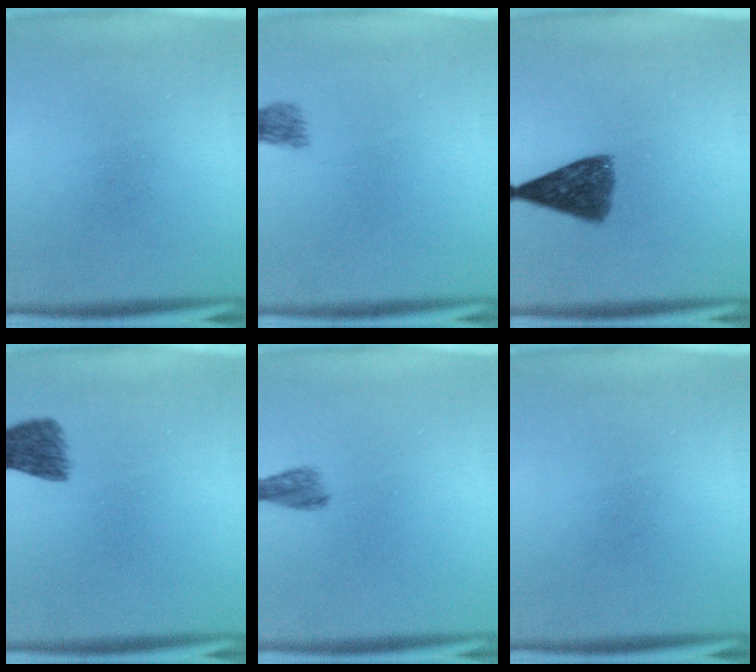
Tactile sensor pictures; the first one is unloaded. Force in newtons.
{"total": 2.1}
{"total": 7.6}
{"total": 4.6}
{"total": 2.4}
{"total": 0.0}